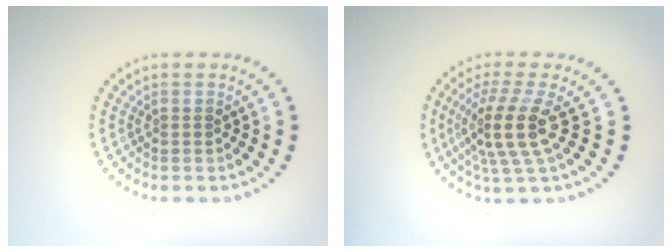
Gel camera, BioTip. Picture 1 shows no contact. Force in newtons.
{"total": 4.4, "press": 3.3, "slide": 2.9}